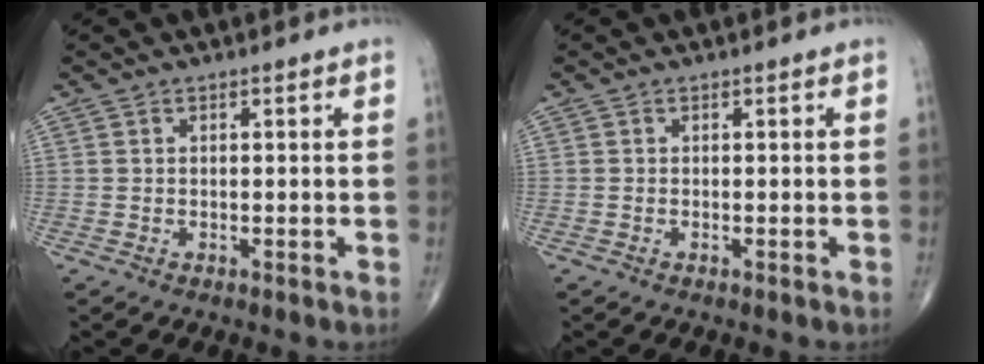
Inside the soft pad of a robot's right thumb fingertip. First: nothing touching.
{"total": 0.0}